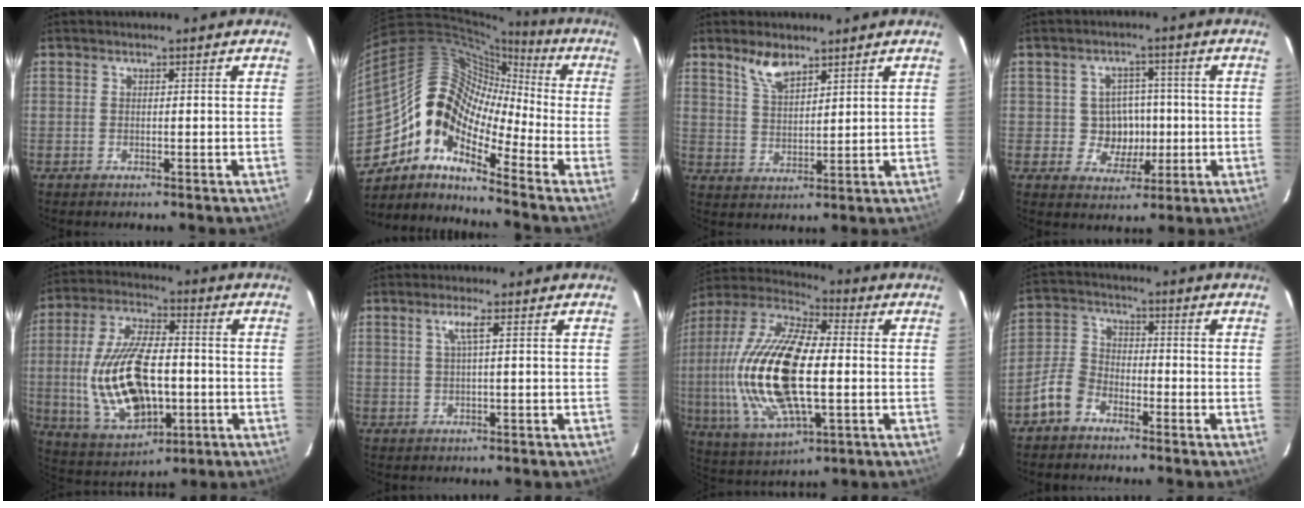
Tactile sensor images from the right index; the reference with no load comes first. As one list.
[{"total": 14.2, "force": [-6.4, 8.2, 9.7], "torque": [-0.164, 0.011, -0.142]}, {"total": 5.8, "force": [4.3, 2.2, 3.2], "torque": [-0.057, 0.002, 0.086]}, {"total": 6.4, "force": [-0.4, 6.1, 2.1], "torque": [-0.048, 0.017, 0.005]}, {"total": 19.4, "force": [-2.3, 9.5, 16.8], "torque": [-0.353, -0.004, -0.020]}, {"total": 2.2, "force": [0.6, -0.5, 2.1], "torque": [-0.038, 0.000, 0.012]}, {"total": 23.9, "force": [-1.1, 9.5, 21.9], "torque": [-0.455, -0.005, -0.023]}, {"total": 6.7, "force": [-4.5, 4.2, 2.7], "torque": [-0.064, 0.022, -0.094]}]